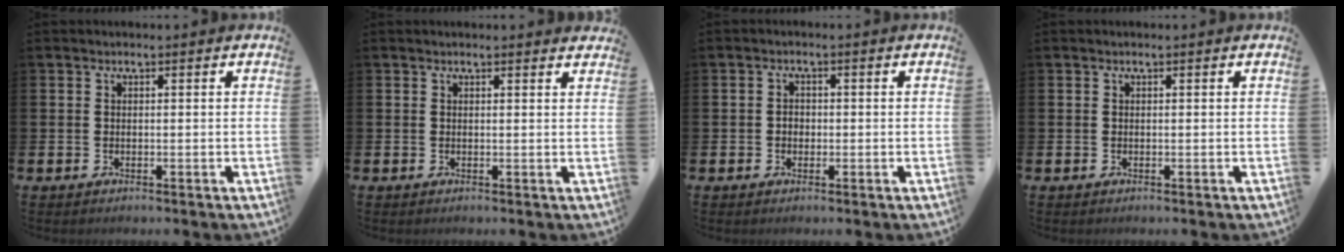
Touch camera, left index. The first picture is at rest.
{"total": 0.7, "force": [0.7, 0.0, 0.1], "torque": [0.009, -0.005, 0.011]}
{"total": 1.5, "force": [-0.3, 1.3, 0.7], "torque": [-0.004, 0.005, -0.010]}
{"total": 0.0}